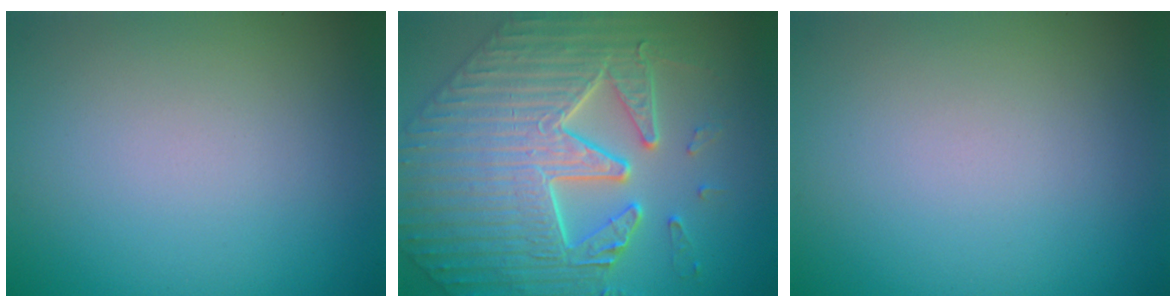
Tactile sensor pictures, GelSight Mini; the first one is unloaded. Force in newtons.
{"total": 8.5, "press": 7.1, "slide": 4.7}
{"total": 0.0}